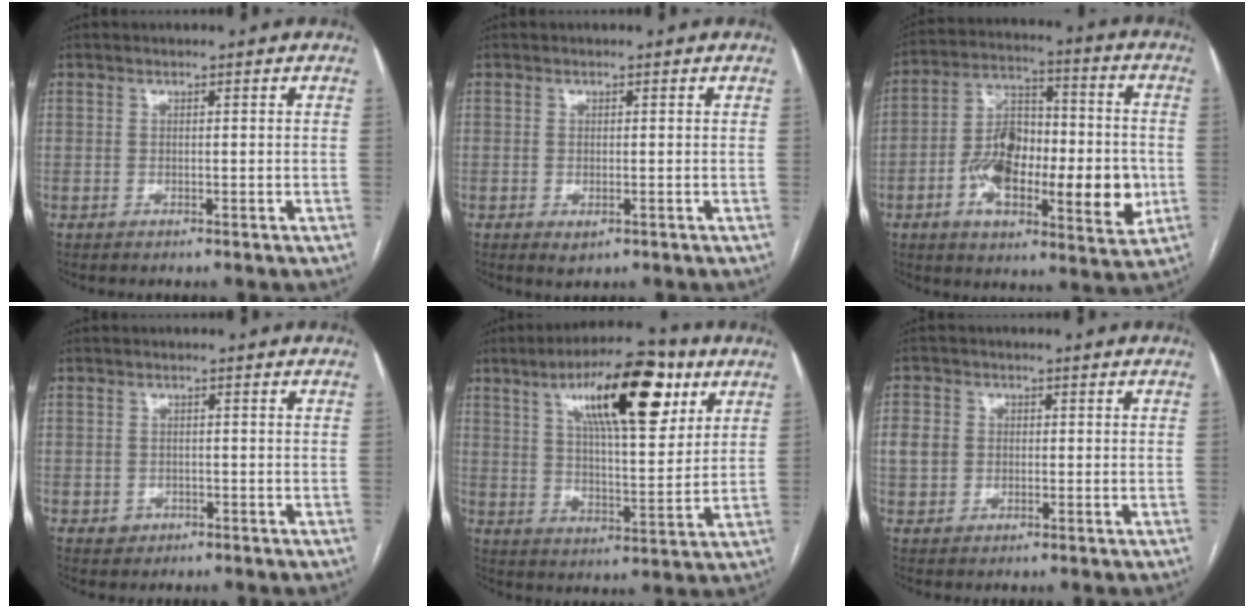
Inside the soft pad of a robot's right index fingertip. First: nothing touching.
{"total": 1.6, "force": [-0.6, 0.8, 1.3], "torque": [-0.016, -0.004, -0.002]}
{"total": 19.1, "force": [-4.3, 7.6, 17.0], "torque": [-0.279, 0.015, -0.064]}
{"total": 2.1, "force": [-0.7, 1.9, 0.3], "torque": [0.003, 0.007, -0.005]}
{"total": 17.3, "force": [8.5, 4.6, 14.4], "torque": [-0.231, 0.019, 0.138]}
{"total": 5.1, "force": [0.3, 4.6, 2.2], "torque": [-0.054, 0.015, 0.010]}